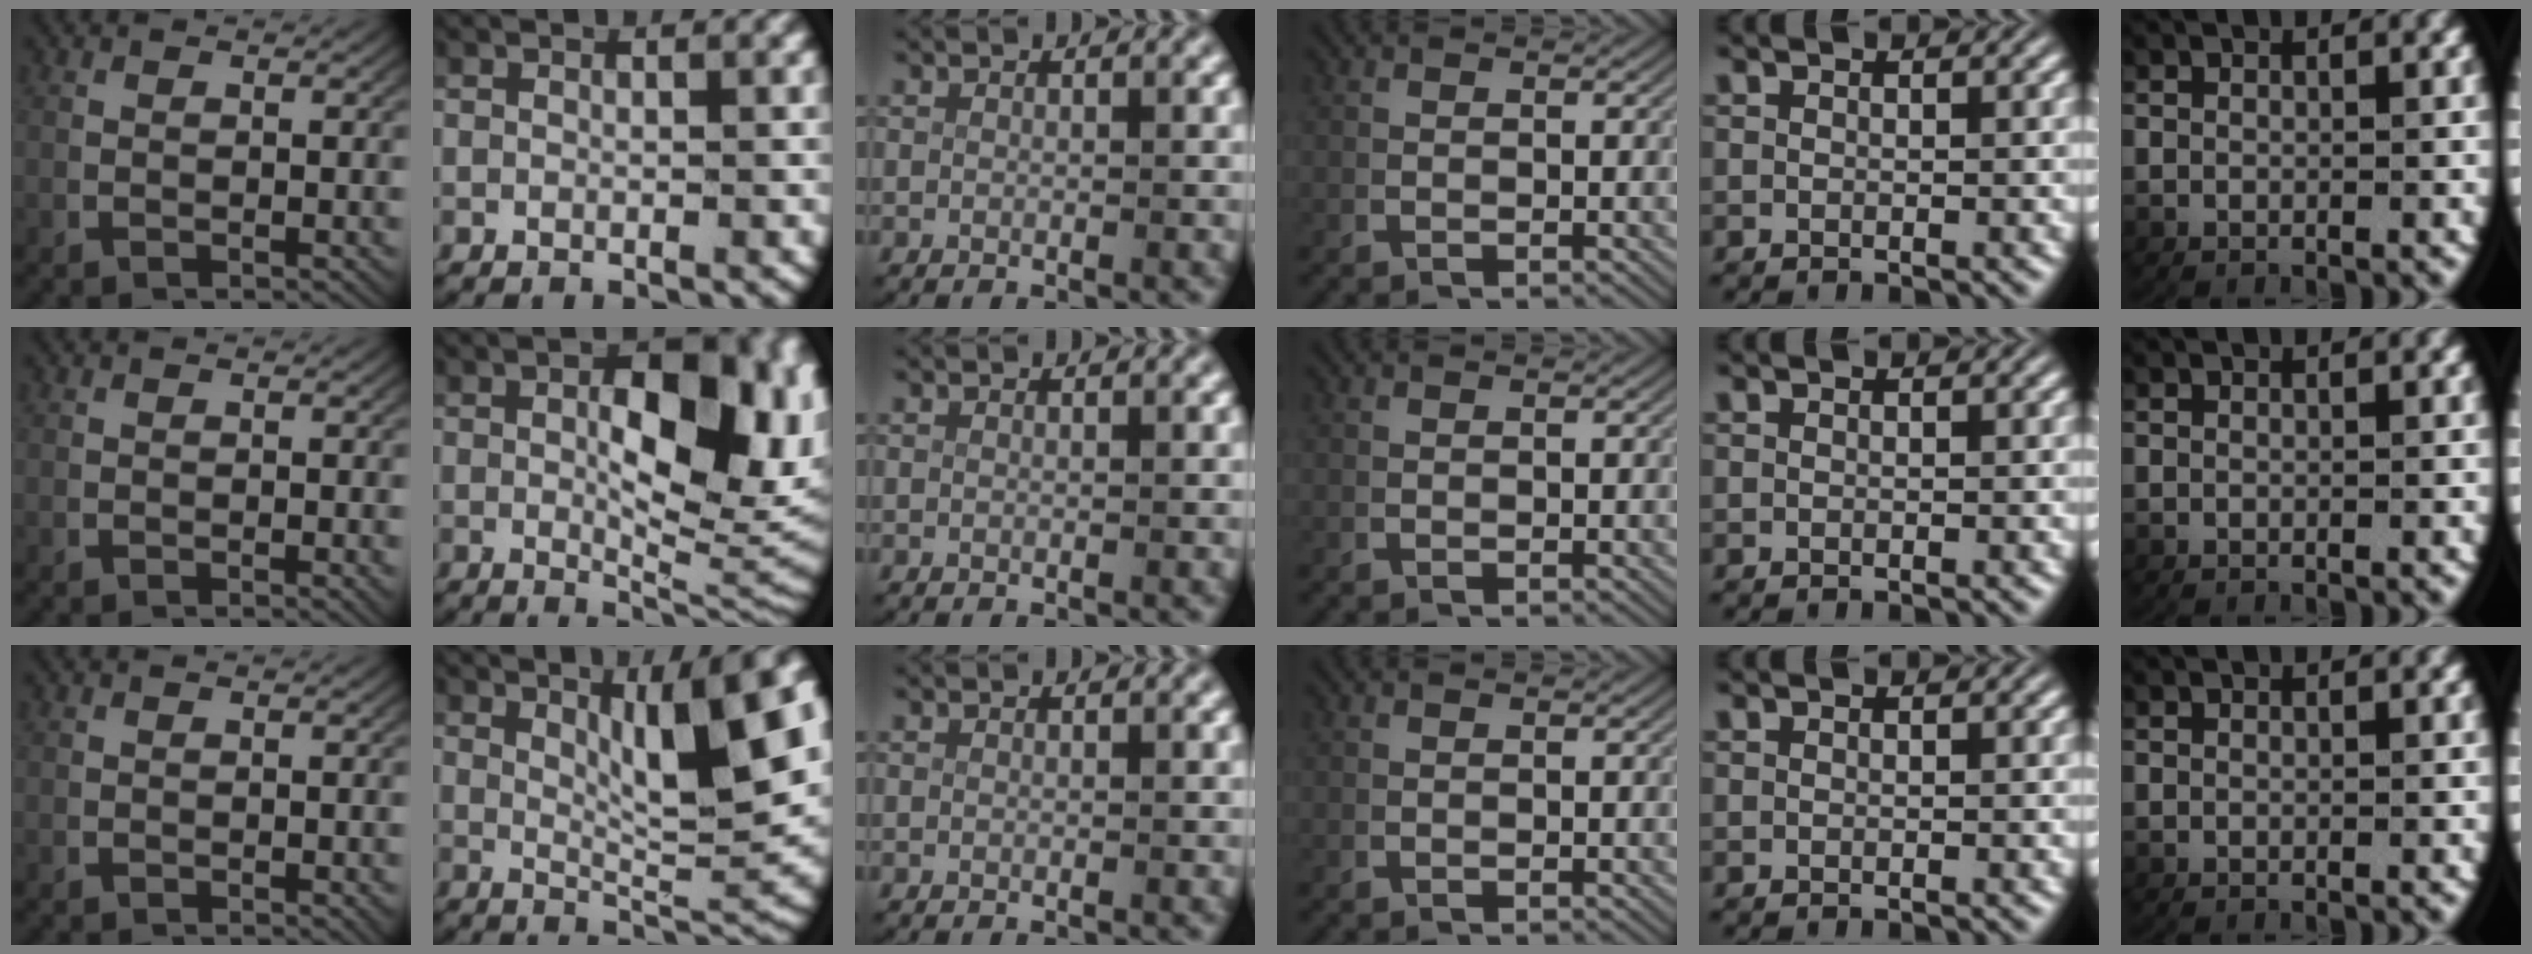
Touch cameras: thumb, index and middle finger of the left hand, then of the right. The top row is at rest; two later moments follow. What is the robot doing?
{"motion": "lift_and_place", "object": "plastic wrap"}